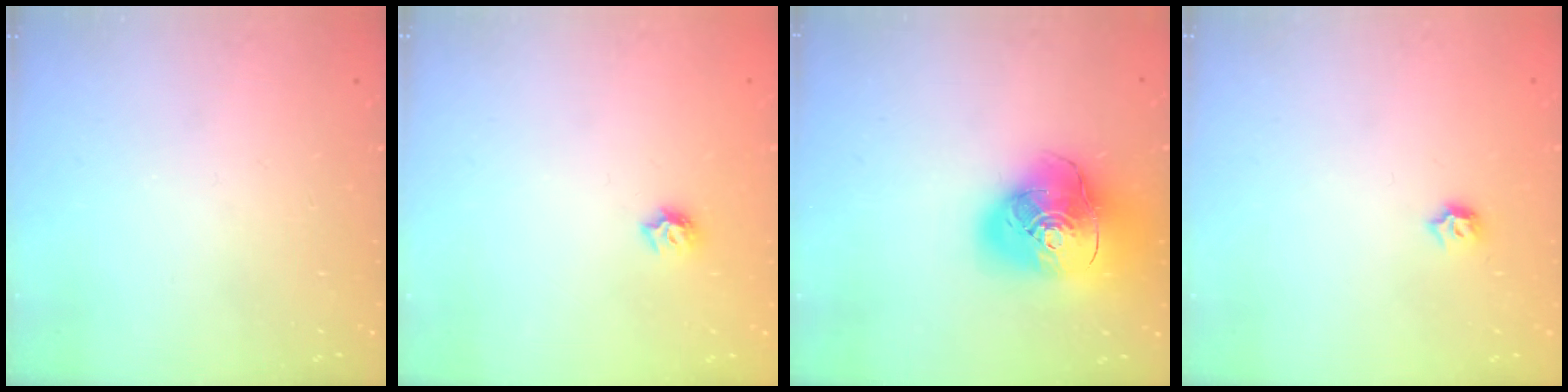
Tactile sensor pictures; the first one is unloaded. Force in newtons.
{"total": 5.7, "press": 5.6, "slide": 0.8}
{"total": 19.4, "press": 19.2, "slide": 2.5}
{"total": 3.7, "press": 3.6, "slide": 0.6}